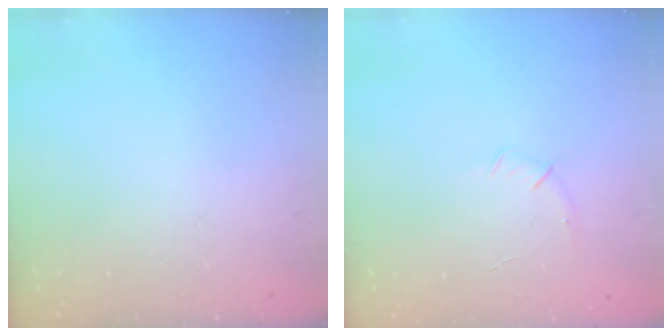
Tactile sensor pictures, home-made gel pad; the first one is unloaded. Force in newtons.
{"total": 5.1, "press": 4.9, "slide": 1.4}